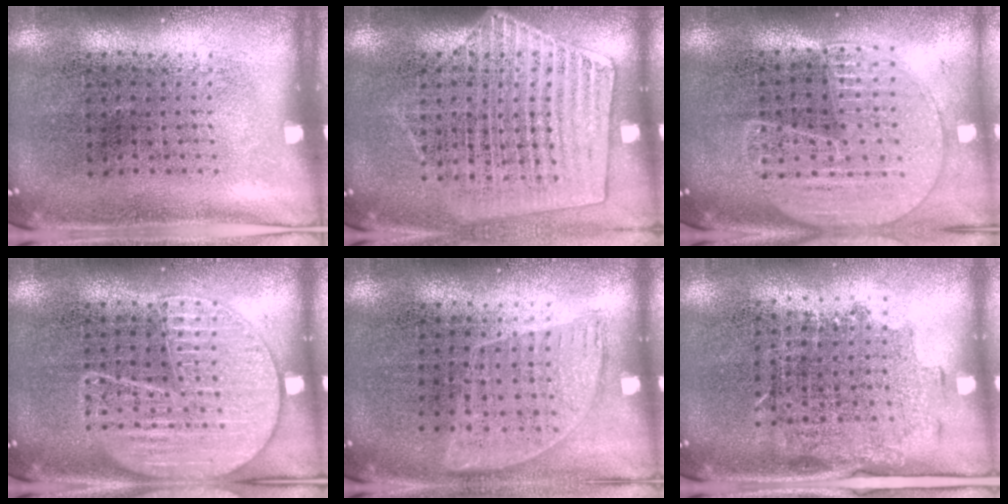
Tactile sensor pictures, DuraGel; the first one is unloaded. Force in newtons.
{"total": 1.6, "press": 1.5, "slide": 0.6}
{"total": 1.7, "press": 1.6, "slide": 0.6}
{"total": 1.6, "press": 1.6, "slide": 0.1}
{"total": 0.9, "press": 0.8, "slide": 0.5}
{"total": 1.5, "press": 1.2, "slide": 1.0}